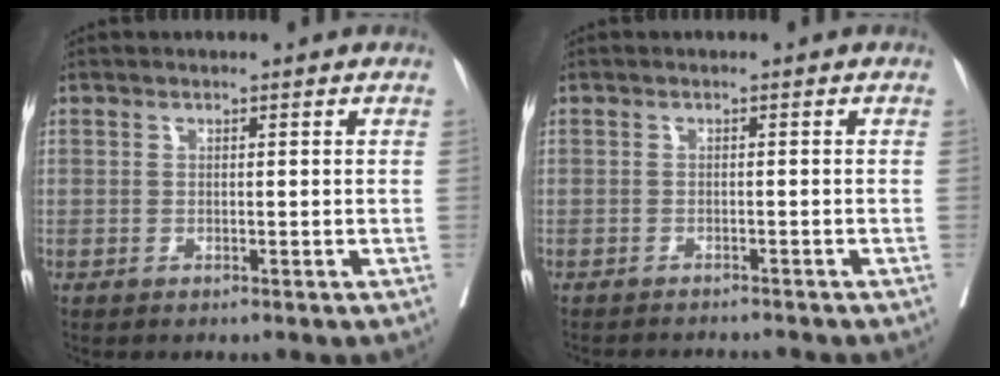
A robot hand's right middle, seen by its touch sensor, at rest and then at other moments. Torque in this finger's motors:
{"motor_torque": [0.45, -0.53, 0.00, 0.00]}